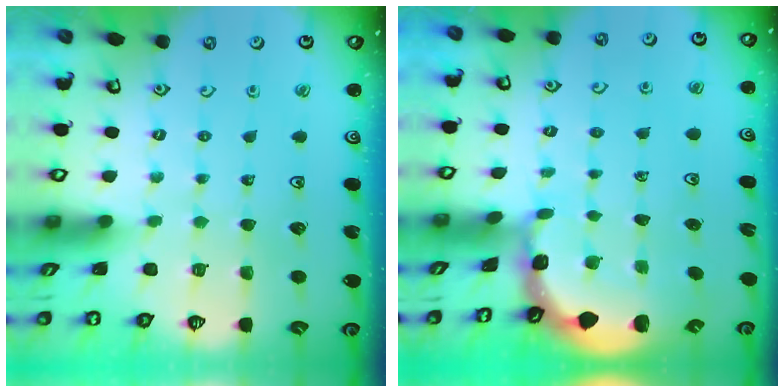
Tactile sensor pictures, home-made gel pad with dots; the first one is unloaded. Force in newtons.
{"total": 1.0, "press": 1.0, "slide": 0.2}